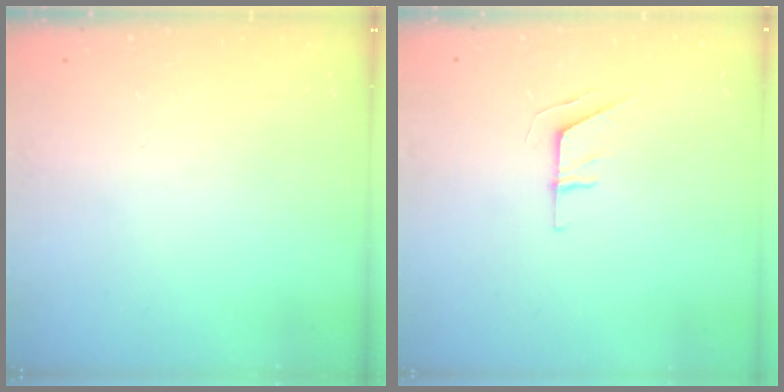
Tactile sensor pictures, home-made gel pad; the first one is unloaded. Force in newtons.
{"total": 4.5, "press": 4.5, "slide": 0.3}